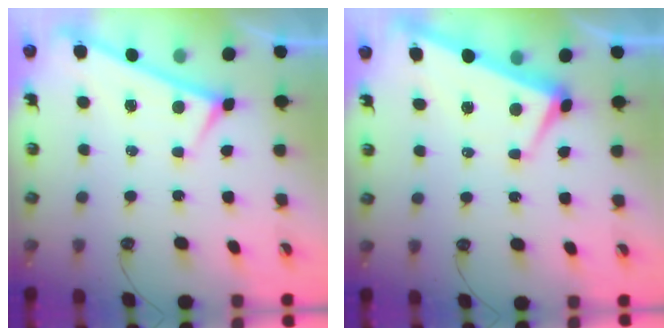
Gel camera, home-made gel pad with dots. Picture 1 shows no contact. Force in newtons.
{"total": 1.2, "press": 0.6, "slide": 1.0}